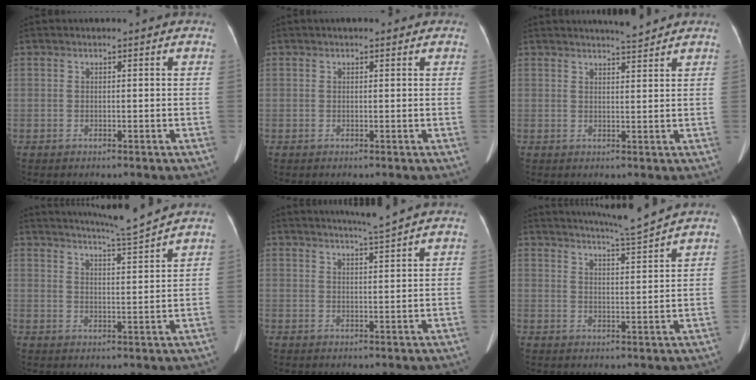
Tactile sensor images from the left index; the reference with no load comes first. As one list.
[{"total": 1.7, "force": [1.2, 0.7, 1.0], "torque": [-0.014, 0.015, 0.012]}, {"total": 3.1, "force": [3.0, -0.5, 0.8], "torque": [-0.012, -0.004, 0.047]}, {"total": 6.8, "force": [6.2, -2.1, 1.7], "torque": [-0.038, -0.017, 0.104]}, {"total": 3.3, "force": [2.8, -1.5, 1.0], "torque": [-0.015, -0.010, 0.052]}, {"total": 6.2, "force": [5.6, -2.1, 1.6], "torque": [-0.034, -0.015, 0.095]}]